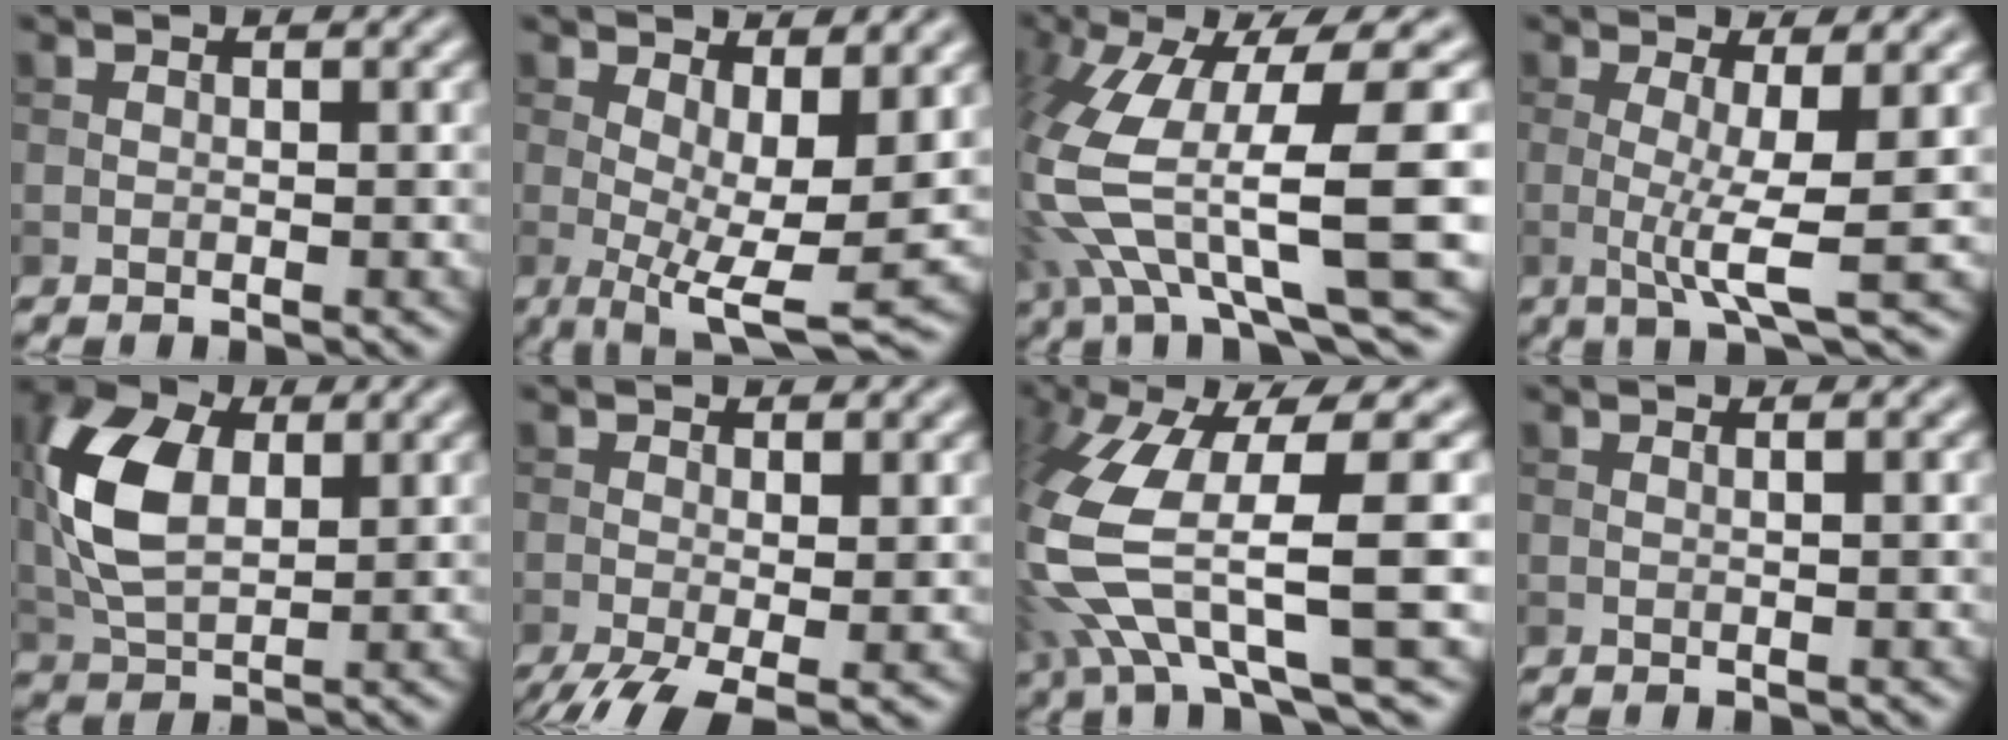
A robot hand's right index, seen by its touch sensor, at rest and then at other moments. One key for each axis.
{"total": 7.1, "fx": 0.5, "fy": 2.2, "fz": 6.7, "tx": -0.110, "ty": -0.019, "tz": 0.012}
{"total": 13.9, "fx": -1.1, "fy": 4.0, "fz": 13.3, "tx": -0.278, "ty": -0.008, "tz": 0.000}
{"total": 4.3, "fx": -0.2, "fy": 0.6, "fz": 4.2, "tx": -0.079, "ty": -0.010, "tz": -0.005}
{"total": 8.1, "fx": 1.5, "fy": 4.9, "fz": 6.3, "tx": -0.144, "ty": 0.006, "tz": 0.027}
{"total": 5.3, "fx": -2.5, "fy": 1.6, "fz": 4.3, "tx": -0.087, "ty": -0.016, "tz": -0.043}
{"total": 12.2, "fx": -1.3, "fy": 3.3, "fz": 11.7, "tx": -0.251, "ty": -0.012, "tz": -0.018}
{"total": 1.3, "fx": 0.5, "fy": 0.5, "fz": 1.0, "tx": -0.007, "ty": -0.001, "tz": -0.004}